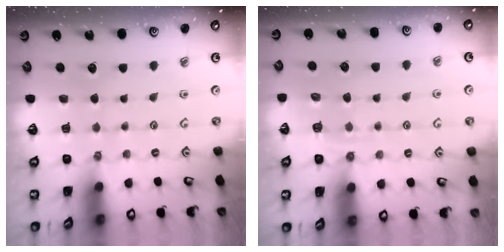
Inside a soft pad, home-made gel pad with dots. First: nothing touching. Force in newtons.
{"total": 4.8, "press": 4.5, "slide": 1.7}